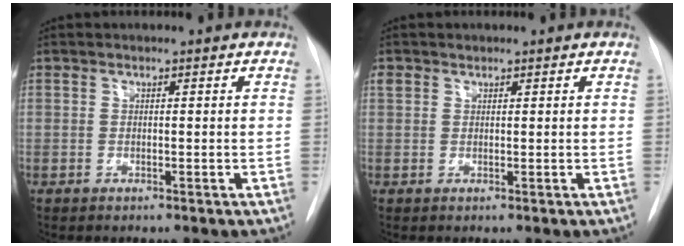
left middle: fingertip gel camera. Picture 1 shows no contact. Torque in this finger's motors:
{"motor_torque": [0.05, -0.03, -0.01, 0.00]}